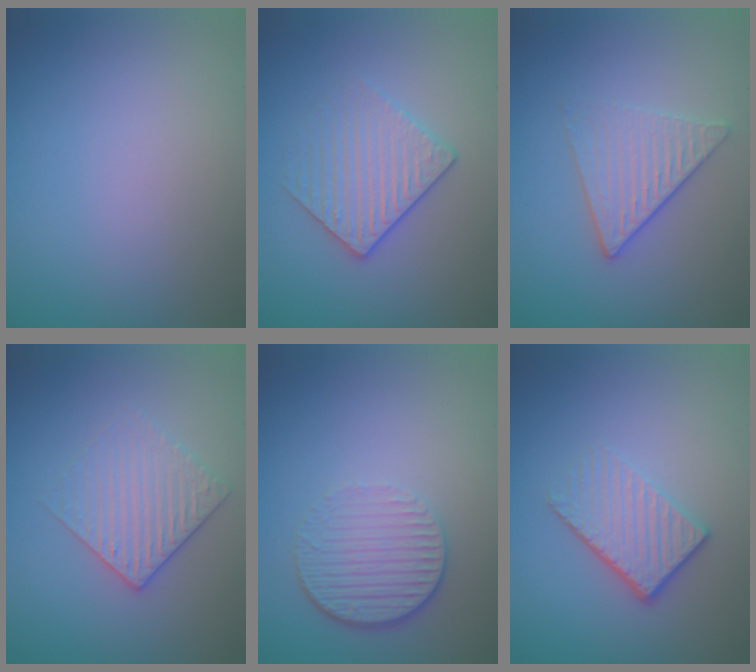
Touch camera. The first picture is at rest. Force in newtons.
{"total": 3.0, "press": 2.8, "slide": 1.1}
{"total": 3.3, "press": 2.9, "slide": 1.5}
{"total": 3.0, "press": 2.7, "slide": 1.3}
{"total": 4.4, "press": 3.0, "slide": 3.2}
{"total": 4.1, "press": 2.8, "slide": 3.0}